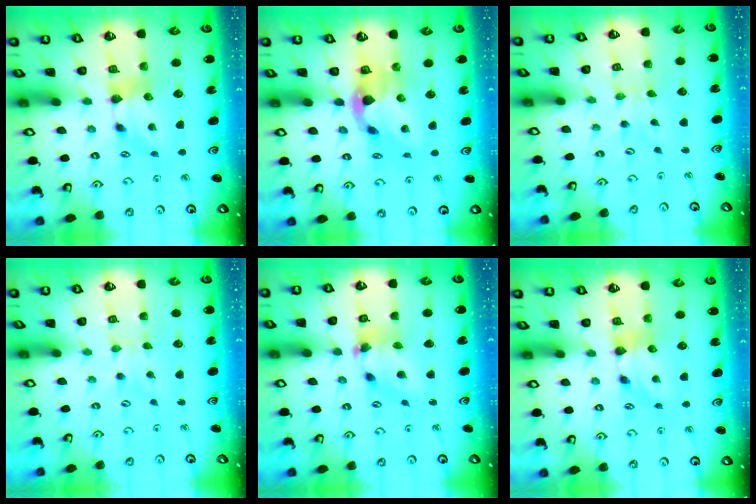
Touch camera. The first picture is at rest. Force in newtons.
{"total": 3.0, "press": 2.7, "slide": 1.4}
{"total": 3.6, "press": 3.6, "slide": 0.1}
{"total": 2.4, "press": 2.3, "slide": 0.4}
{"total": 6.5, "press": 6.2, "slide": 2.2}
{"total": 0.0}